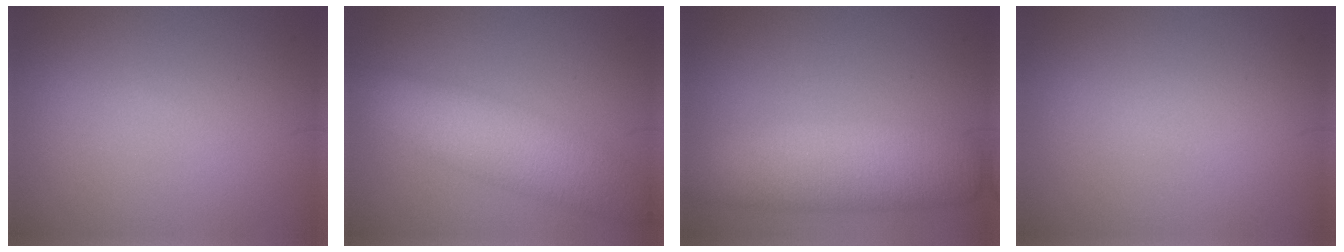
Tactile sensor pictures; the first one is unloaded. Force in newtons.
{"total": 6.3, "press": 6.3, "slide": 0.4}
{"total": 7.2, "press": 7.2, "slide": 0.6}
{"total": 0.0}